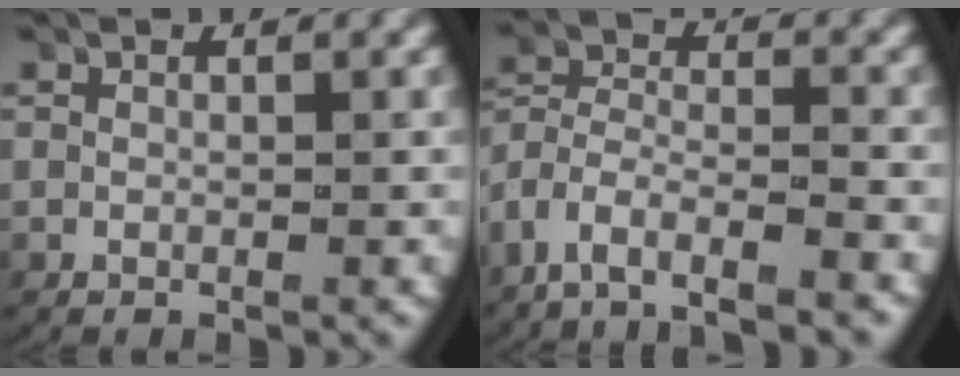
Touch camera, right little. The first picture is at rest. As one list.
[{"total": 6.7, "force": [-4.7, 3.9, 2.9], "torque": [-0.085, -0.042, -0.069]}]